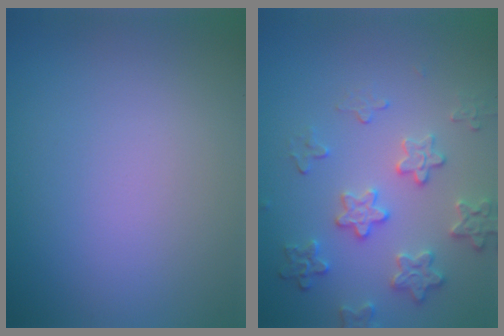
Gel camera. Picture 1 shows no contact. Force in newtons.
{"total": 3.9, "press": 3.4, "slide": 2.0}